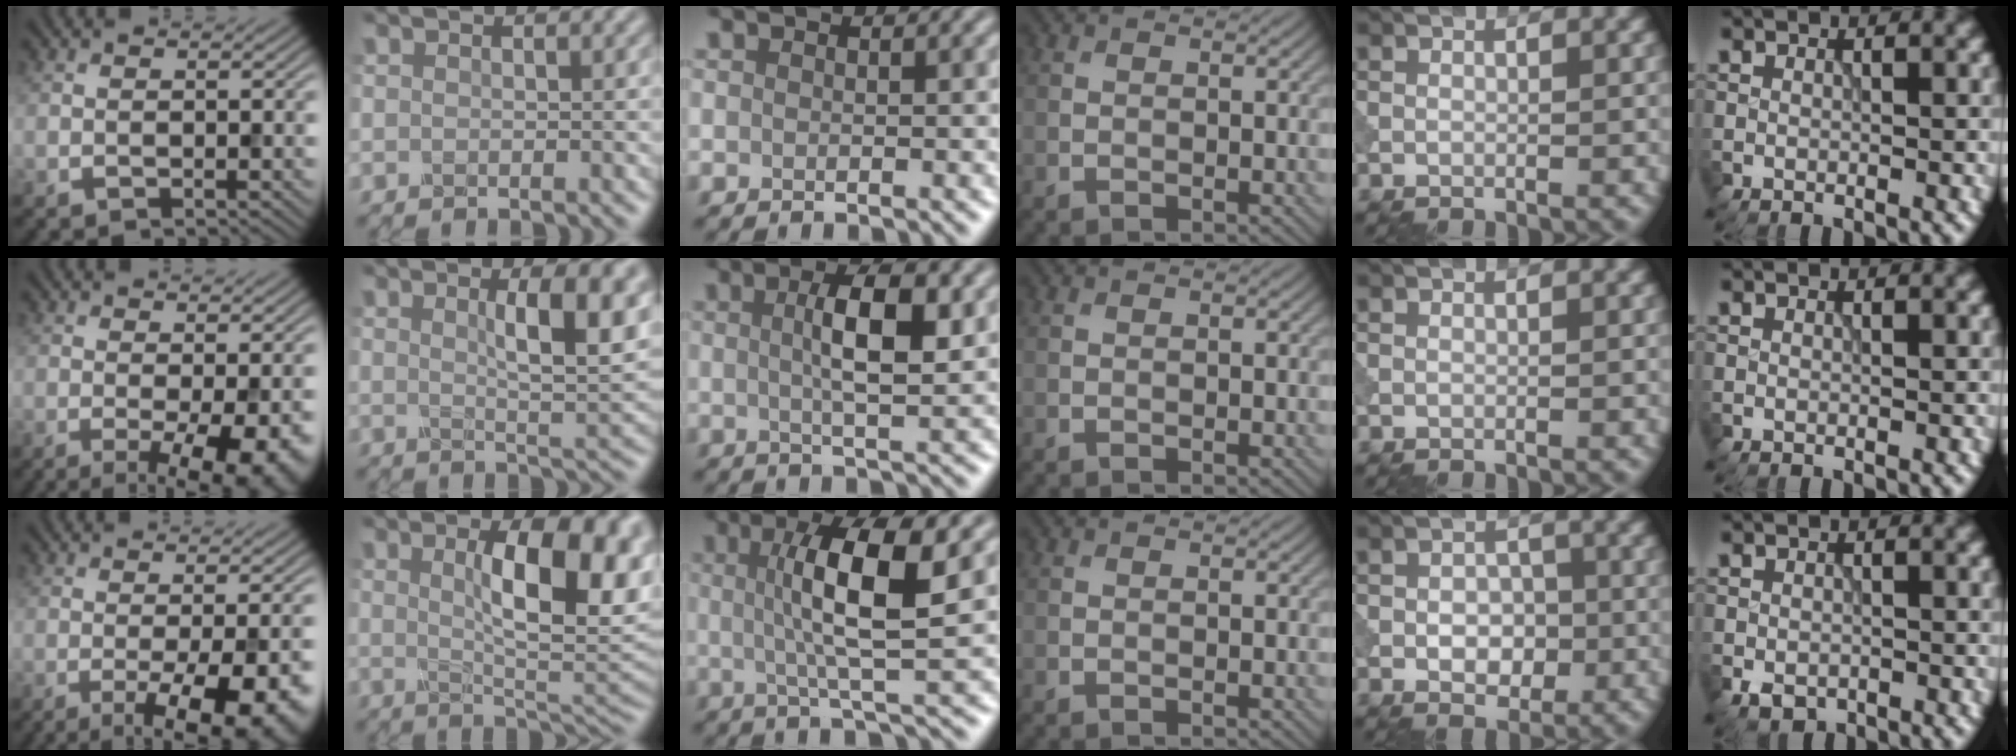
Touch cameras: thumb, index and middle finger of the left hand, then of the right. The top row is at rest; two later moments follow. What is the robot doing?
{"motion": "dispense", "object": "dispenser bottle"}